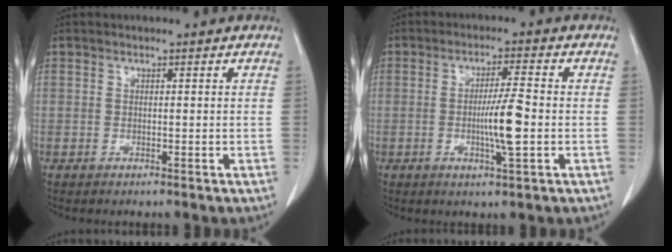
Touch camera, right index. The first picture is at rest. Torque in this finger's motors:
{"motor_torque": [0.51, -0.17, 0.19, 0.05]}